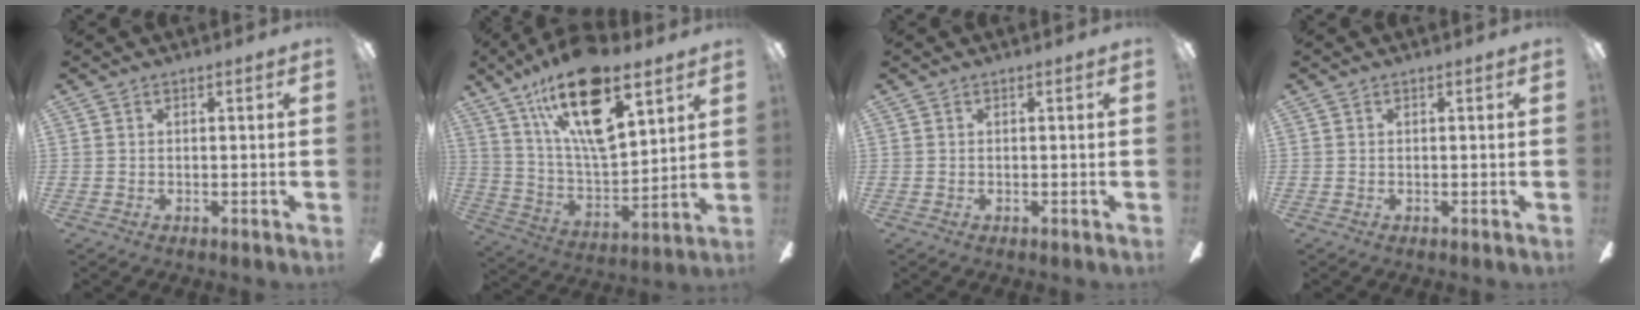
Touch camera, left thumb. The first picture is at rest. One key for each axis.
{"total": 22.5, "fx": 13.6, "fy": 8.7, "fz": 15.7, "tx": -0.293, "ty": -0.072, "tz": 0.225}
{"total": 0.0}
{"total": 0.0}